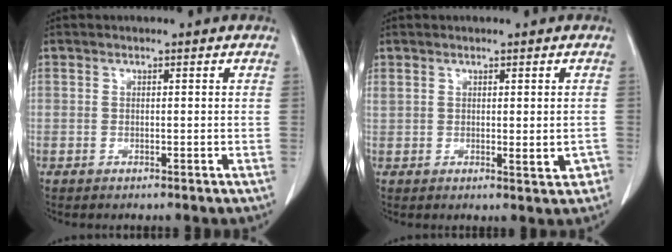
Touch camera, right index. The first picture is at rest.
{"total": 3.6, "force": [0.0, 1.5, 3.2], "torque": [-0.047, 0.006, 0.015]}